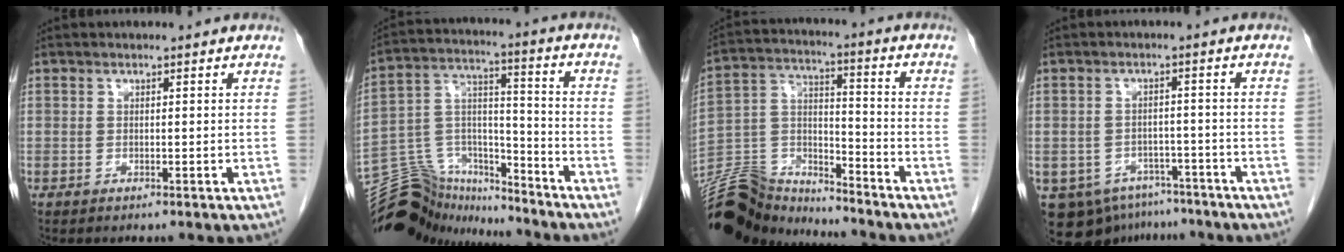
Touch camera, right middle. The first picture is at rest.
{"total": 15.2, "force": [-14.5, 4.3, 1.6], "torque": [-0.038, 0.062, -0.248]}
{"total": 13.9, "force": [-13.7, 2.0, 2.0], "torque": [-0.047, 0.029, -0.253]}
{"total": 10.1, "force": [-7.1, 6.6, 2.7], "torque": [-0.044, 0.010, -0.092]}